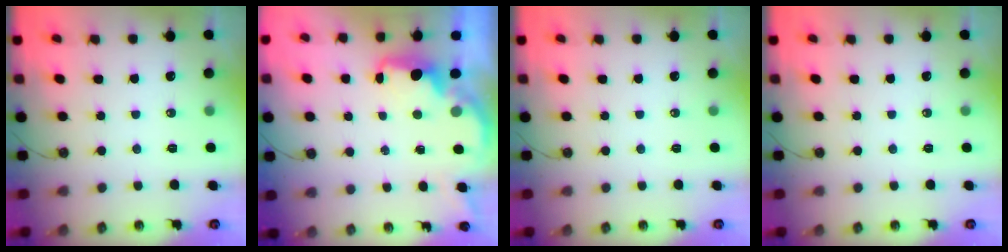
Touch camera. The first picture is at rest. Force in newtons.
{"total": 2.1, "press": 2.0, "slide": 0.8}
{"total": 0.0}
{"total": 0.0}